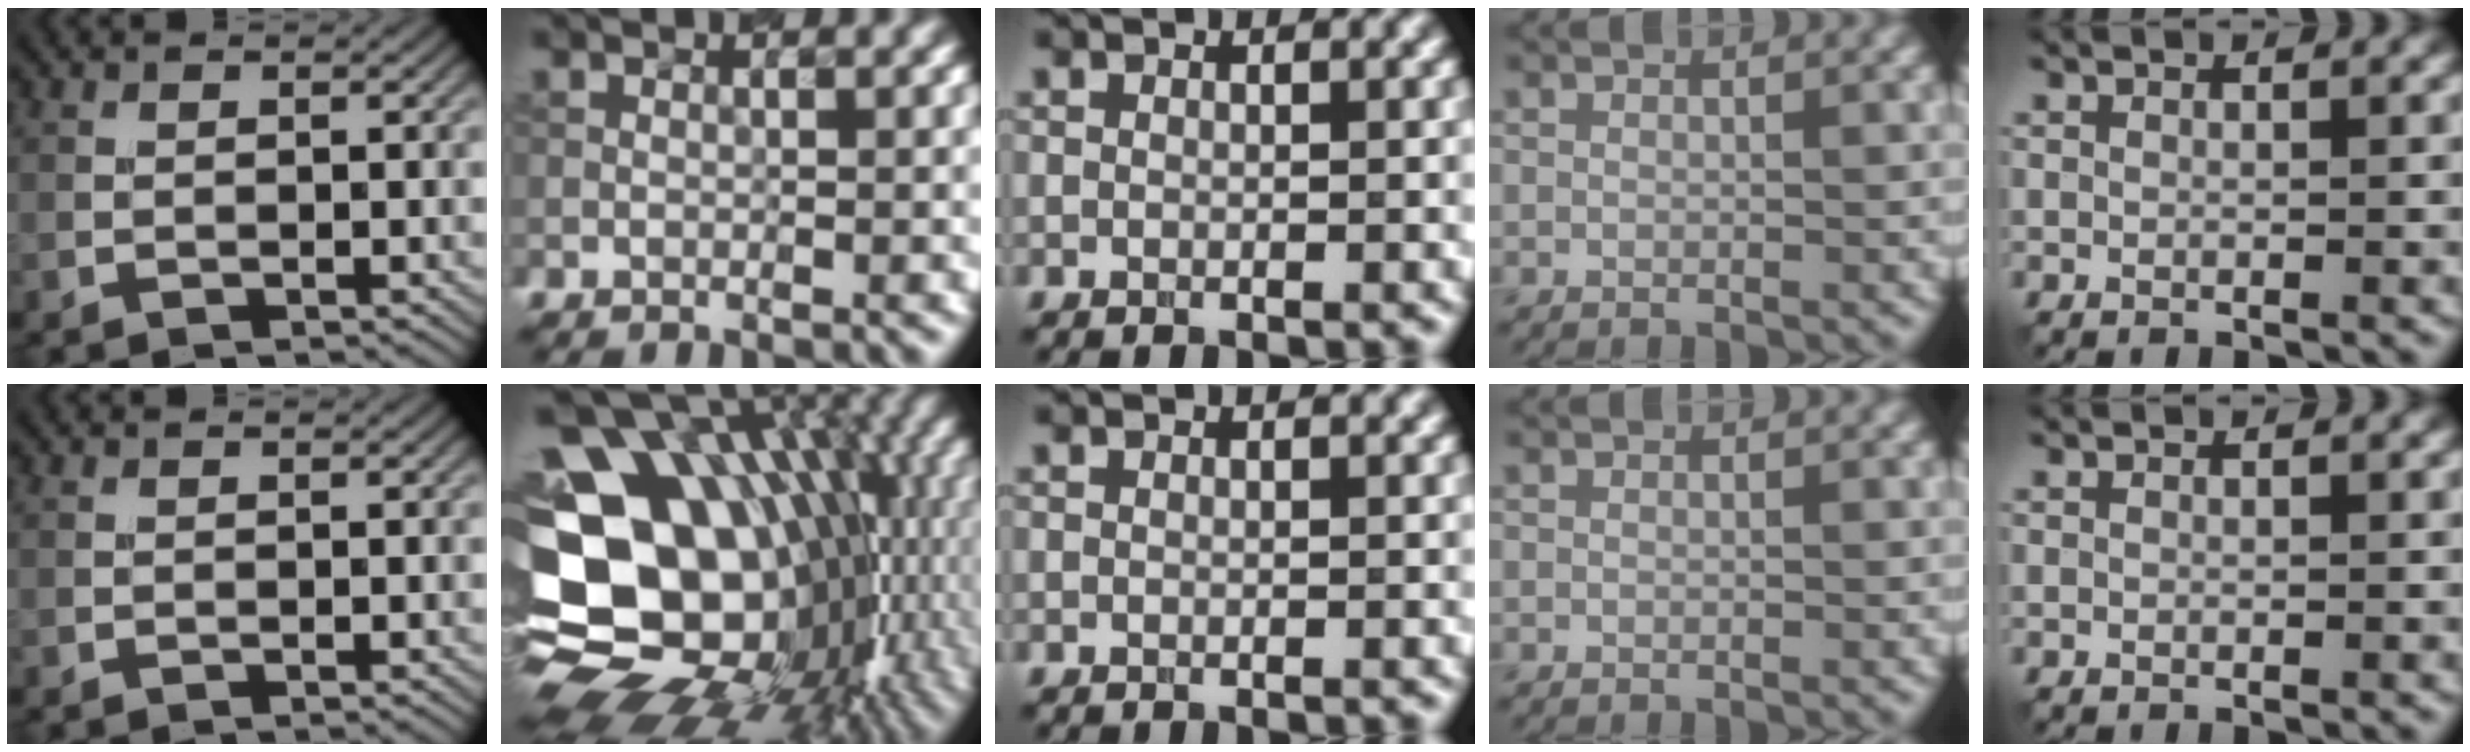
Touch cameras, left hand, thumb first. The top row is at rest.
{"index": {"total": 19.3, "force": [-2.5, 14.8, 12.1], "torque": [-0.190, 0.015, -0.021]}}